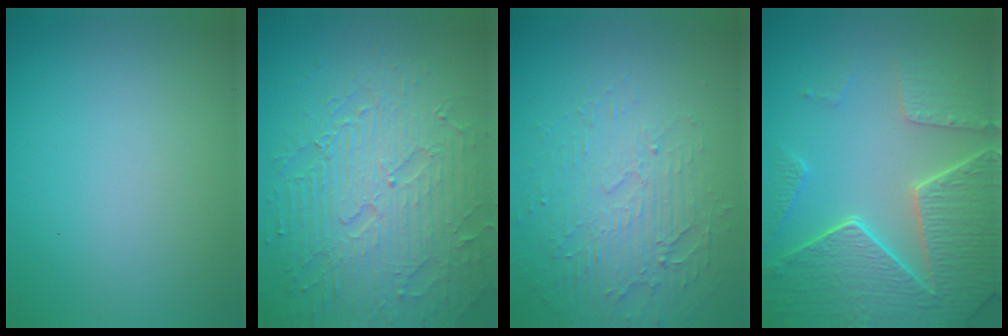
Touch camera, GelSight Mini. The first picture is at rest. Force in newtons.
{"total": 8.4, "press": 6.1, "slide": 5.8}
{"total": 4.1, "press": 3.3, "slide": 2.4}
{"total": 8.3, "press": 6.2, "slide": 5.6}